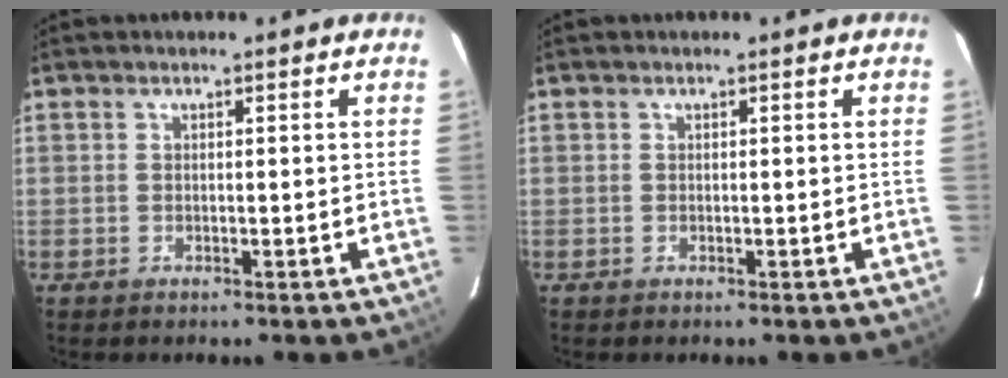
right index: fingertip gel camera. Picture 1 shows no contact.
{"total": 0.0}